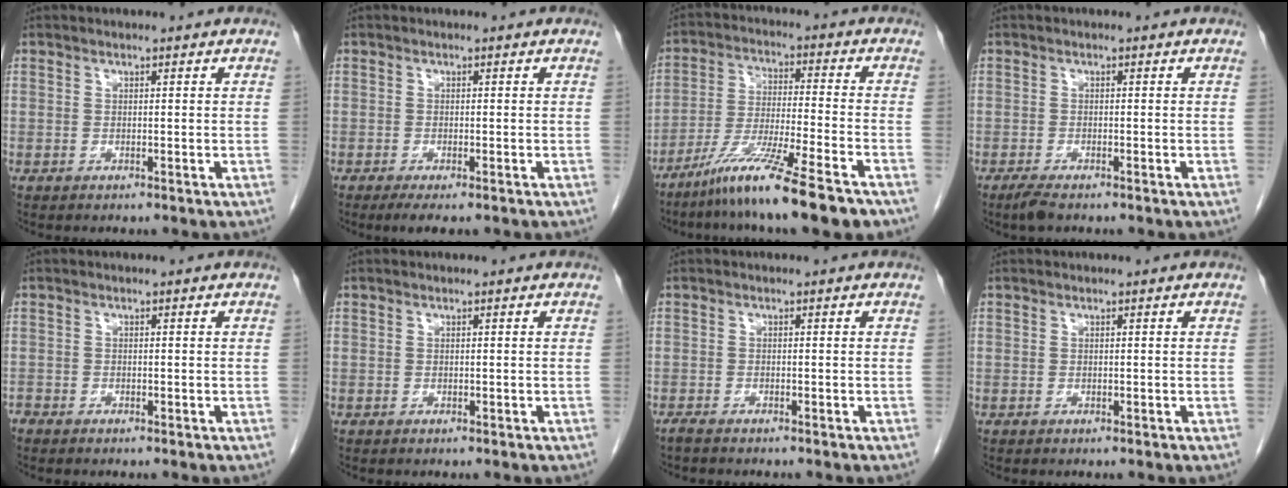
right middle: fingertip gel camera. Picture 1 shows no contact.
{"total": 3.1, "force": [-2.2, 0.7, 2.2], "torque": [-0.031, -0.008, -0.032]}
{"total": 13.8, "force": [-9.7, -0.4, 9.8], "torque": [-0.180, -0.043, -0.168]}
{"total": 2.2, "force": [-1.6, 0.4, 1.4], "torque": [-0.035, -0.007, -0.031]}
{"total": 0.9, "force": [-0.8, 0.4, 0.2], "torque": [-0.009, 0.000, -0.015]}
{"total": 0.0}
{"total": 2.1, "force": [-1.8, 0.4, 0.9], "torque": [-0.021, -0.005, -0.024]}
{"total": 0.0}